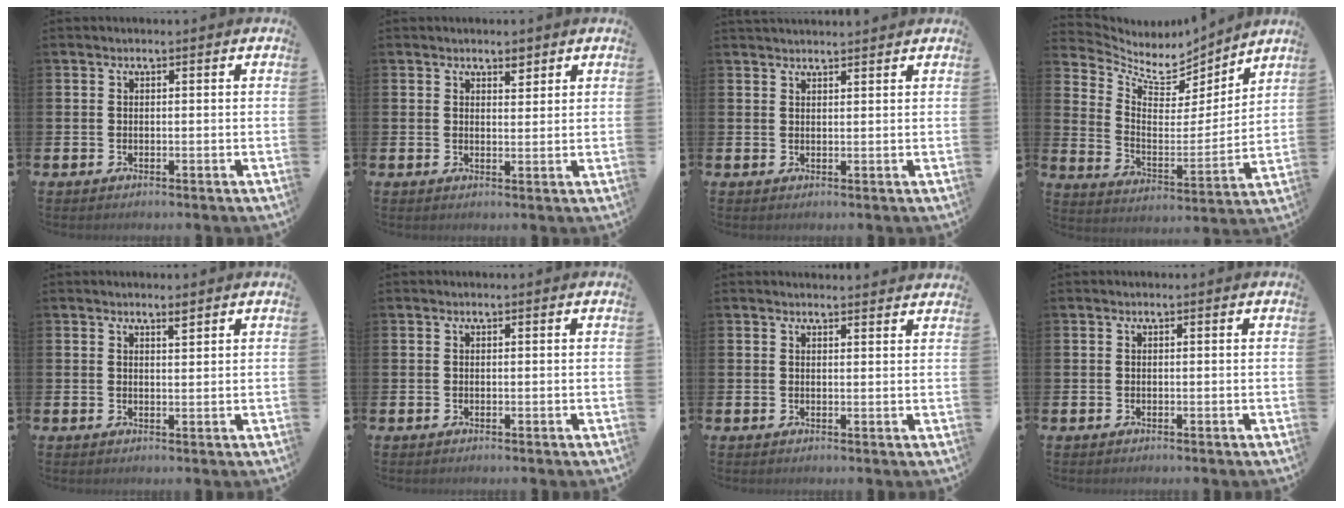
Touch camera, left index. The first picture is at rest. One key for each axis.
{"total": 2.6, "fx": 2.3, "fy": 0.9, "fz": 0.6, "tx": 0.002, "ty": -0.011, "tz": 0.039}
{"total": 1.8, "fx": 1.8, "fy": 0.2, "fz": 0.1, "tx": 0.005, "ty": -0.010, "tz": 0.030}
{"total": 7.1, "fx": 6.3, "fy": 3.0, "fz": 1.5, "tx": -0.066, "ty": -0.055, "tz": 0.107}
{"total": 2.0, "fx": 1.9, "fy": 0.2, "fz": 0.7, "tx": -0.006, "ty": -0.009, "tz": 0.030}
{"total": 0.0}
{"total": 1.6, "fx": 1.6, "fy": 0.1, "fz": 0.0, "tx": 0.008, "ty": -0.010, "tz": 0.027}
{"total": 0.0}